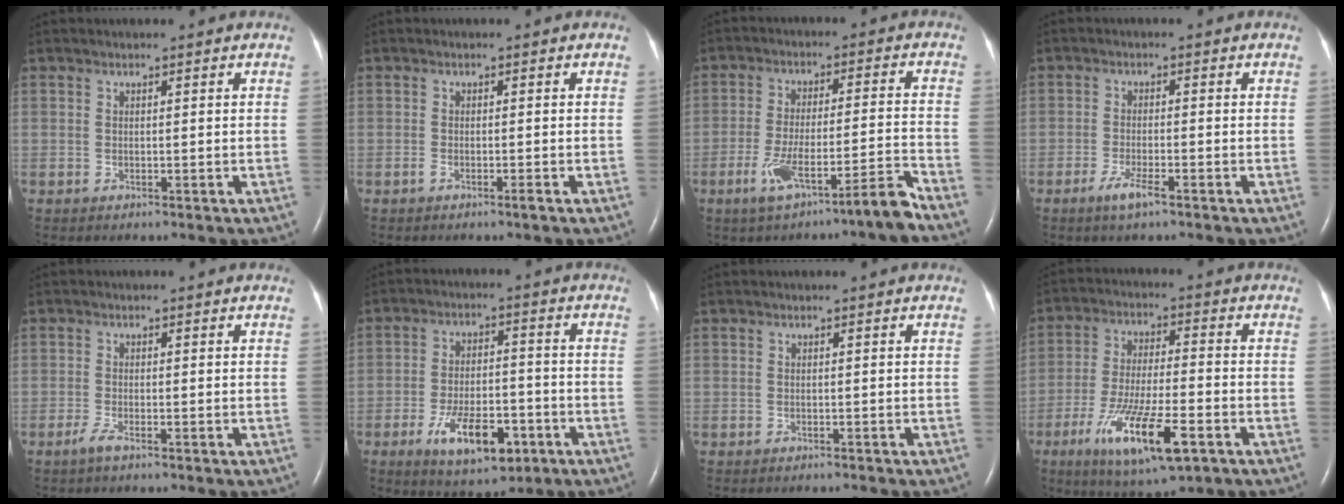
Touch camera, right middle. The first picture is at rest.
{"total": 1.2, "force": [-0.8, -0.1, 0.8], "torque": [-0.021, -0.002, -0.015]}
{"total": 8.8, "force": [-6.0, -0.4, 6.4], "torque": [-0.116, 0.003, -0.101]}
{"total": 3.2, "force": [-2.1, 0.3, 2.5], "torque": [-0.053, -0.005, -0.041]}
{"total": 1.5, "force": [-1.1, -0.1, 1.0], "torque": [-0.029, -0.005, -0.027]}
{"total": 10.5, "force": [-4.9, 4.0, 8.3], "torque": [-0.154, -0.008, -0.072]}
{"total": 0.8, "force": [-0.8, -0.2, 0.0], "torque": [0.000, -0.002, -0.008]}
{"total": 13.7, "force": [-6.3, 2.3, 11.9], "torque": [-0.230, -0.027, -0.103]}